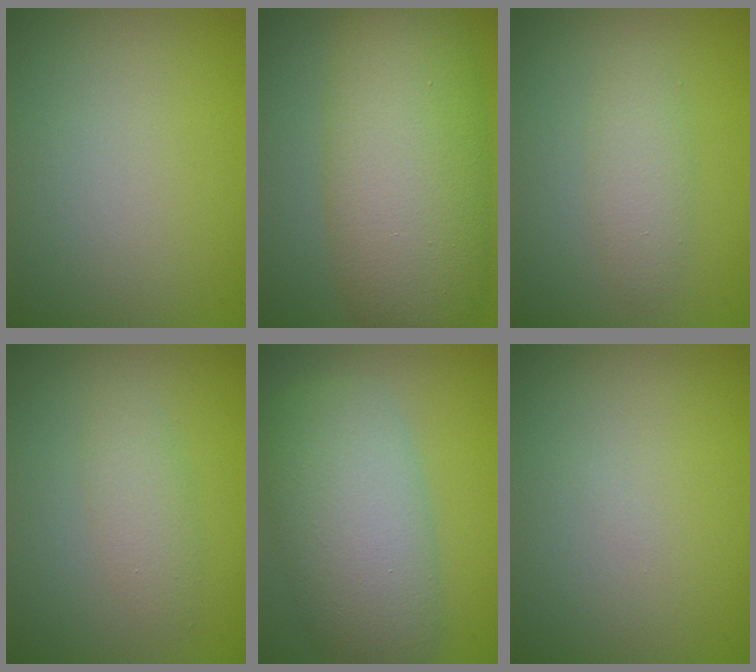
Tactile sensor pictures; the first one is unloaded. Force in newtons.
{"total": 10.1, "press": 10.1, "slide": 0.3}
{"total": 1.9, "press": 1.9, "slide": 0.1}
{"total": 1.9, "press": 1.9, "slide": 0.0}
{"total": 7.7, "press": 7.7, "slide": 0.6}
{"total": 0.0}